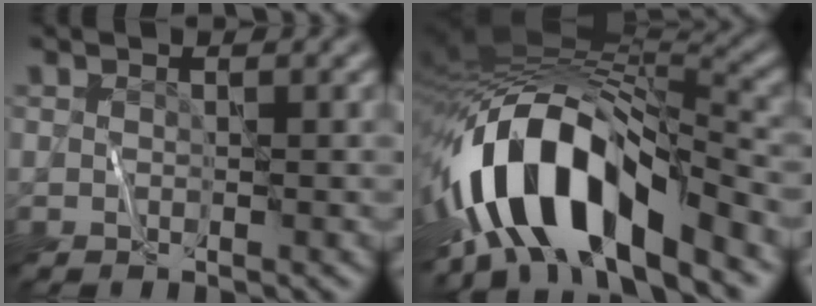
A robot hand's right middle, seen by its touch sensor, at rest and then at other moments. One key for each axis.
{"total": 12.7, "fx": -5.9, "fy": 5.1, "fz": 10.0, "tx": -0.176, "ty": 0.002, "tz": -0.104}